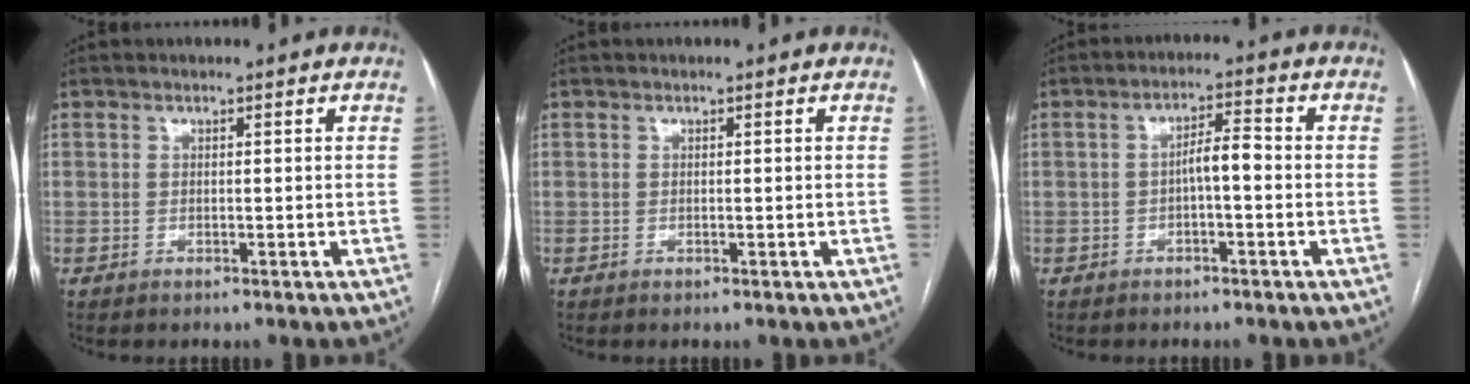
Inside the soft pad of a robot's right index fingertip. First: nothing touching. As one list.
[{"total": 0.0}, {"total": 3.9, "force": [-0.7, 0.9, 3.7], "torque": [-0.059, 0.014, -0.009]}]